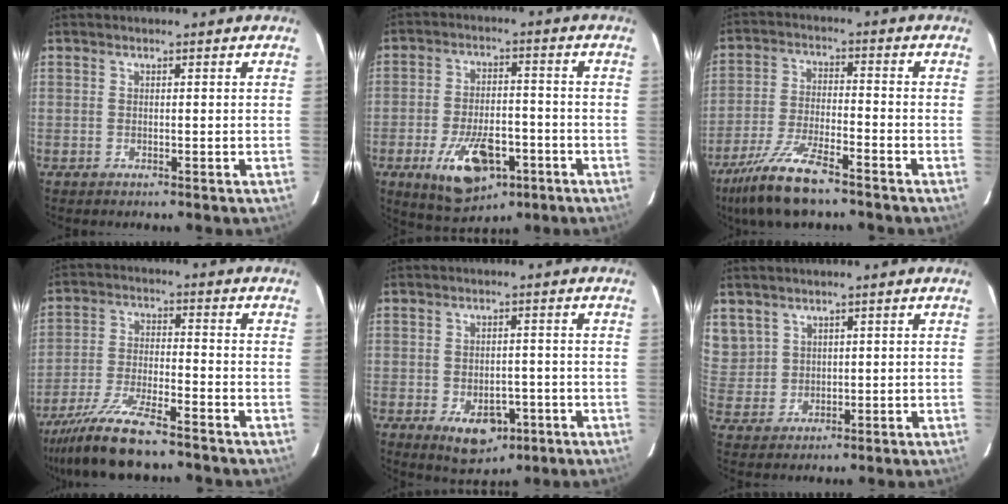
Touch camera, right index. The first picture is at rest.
{"total": 11.5, "force": [-5.2, 5.5, 8.6], "torque": [-0.153, -0.006, -0.077]}
{"total": 10.6, "force": [-7.8, 1.6, 6.9], "torque": [-0.138, -0.025, -0.145]}
{"total": 10.3, "force": [-8.4, 1.0, 5.9], "torque": [-0.110, -0.026, -0.152]}
{"total": 6.8, "force": [-3.0, 4.1, 4.5], "torque": [-0.063, -0.003, -0.035]}
{"total": 6.6, "force": [3.8, 5.4, 0.5], "torque": [-0.023, 0.007, 0.094]}